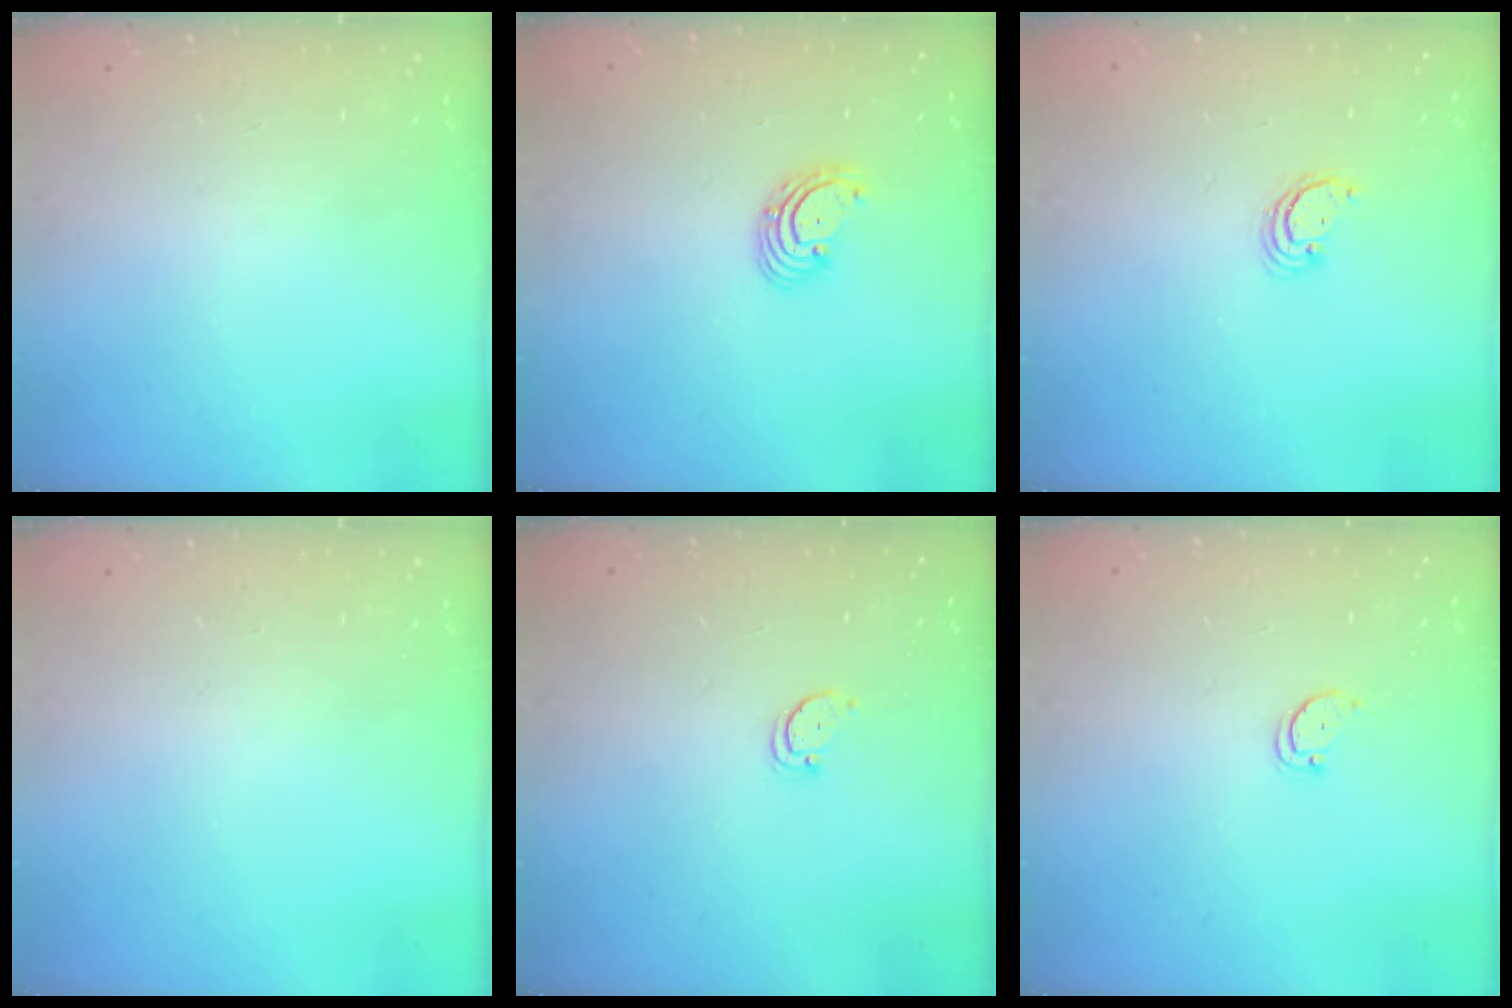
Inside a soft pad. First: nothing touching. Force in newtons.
{"total": 2.9, "press": 2.9, "slide": 0.1}
{"total": 2.6, "press": 2.6, "slide": 0.3}
{"total": 0.0}
{"total": 2.5, "press": 2.4, "slide": 0.4}
{"total": 2.5, "press": 2.4, "slide": 0.4}